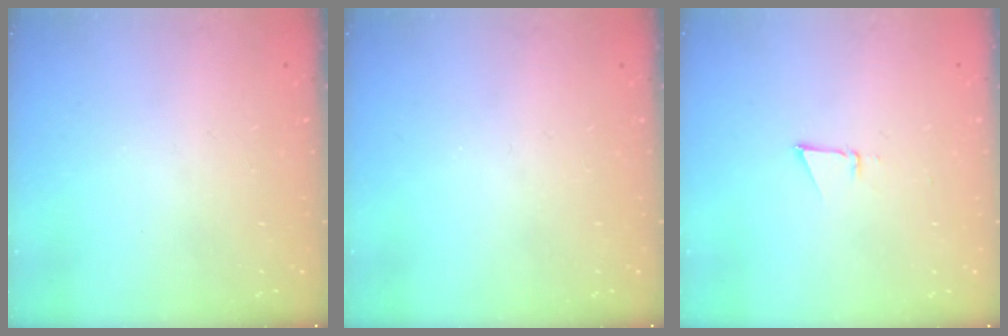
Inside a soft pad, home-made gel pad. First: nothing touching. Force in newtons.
{"total": 0.0}
{"total": 3.0, "press": 2.9, "slide": 0.8}